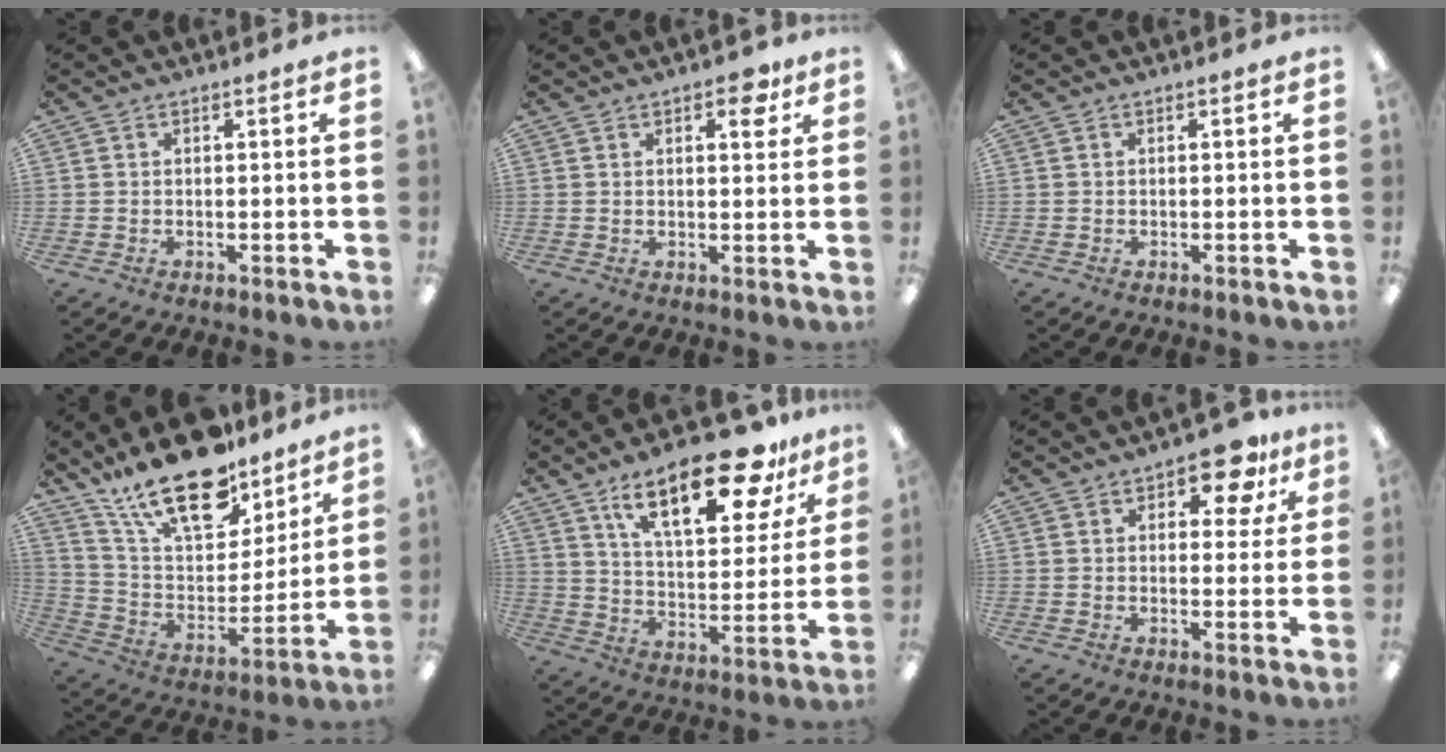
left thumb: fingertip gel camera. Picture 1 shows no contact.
{"total": 5.0, "force": [2.9, 2.3, 3.3], "torque": [-0.032, -0.010, 0.043]}
{"total": 0.0}
{"total": 22.0, "force": [16.2, 9.1, 11.8], "torque": [-0.215, -0.101, 0.284]}
{"total": 22.7, "force": [14.7, 8.4, 15.1], "torque": [-0.230, -0.077, 0.241]}
{"total": 9.4, "force": [5.8, 4.5, 5.9], "torque": [-0.056, -0.029, 0.092]}